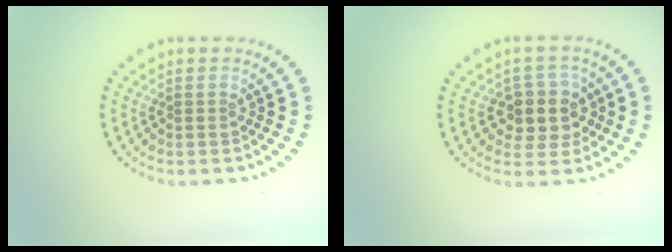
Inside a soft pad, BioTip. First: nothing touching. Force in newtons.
{"total": 3.7, "press": 3.4, "slide": 1.3}